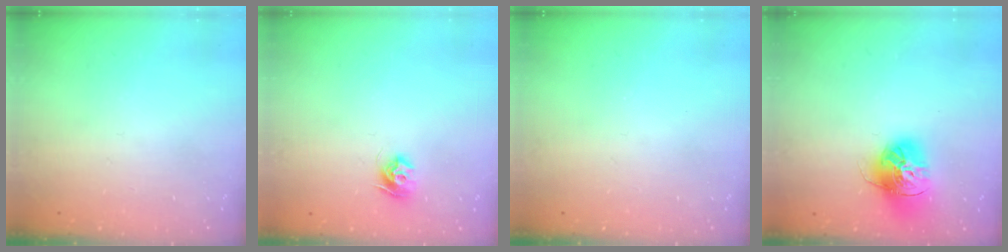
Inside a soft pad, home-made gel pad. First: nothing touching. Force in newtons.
{"total": 8.1, "press": 8.1, "slide": 0.1}
{"total": 0.0}
{"total": 16.2, "press": 16.1, "slide": 1.8}